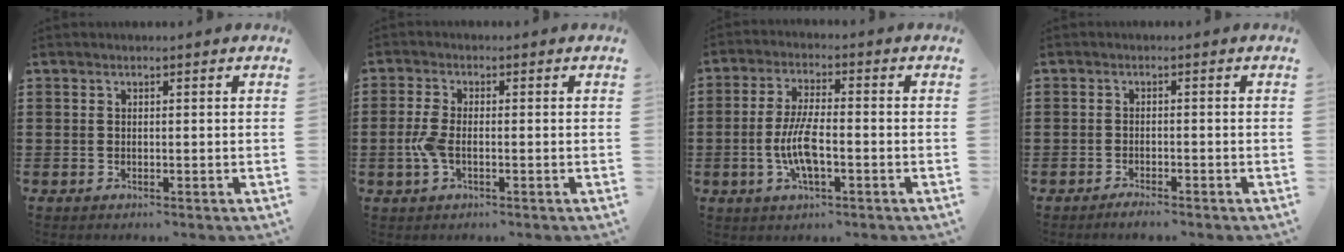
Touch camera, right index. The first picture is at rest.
{"total": 3.6, "force": [-0.9, 1.4, 3.1], "torque": [-0.082, -0.008, -0.023]}
{"total": 7.2, "force": [-1.7, 2.2, 6.6], "torque": [-0.146, -0.007, -0.039]}
{"total": 1.4, "force": [-1.4, 0.1, 0.2], "torque": [-0.008, 0.000, -0.027]}